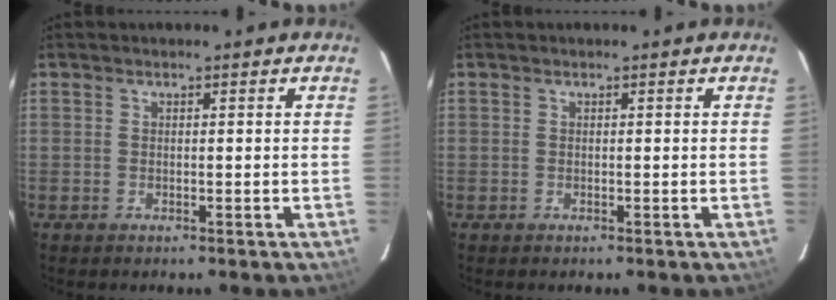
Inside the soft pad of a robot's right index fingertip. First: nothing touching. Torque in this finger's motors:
{"motor_torque": [0.00, 0.00, 0.02, 0.00]}